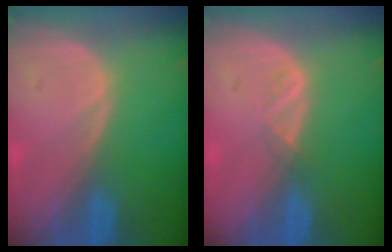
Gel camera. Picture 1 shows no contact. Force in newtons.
{"total": 1.3, "press": 1.2, "slide": 0.7}